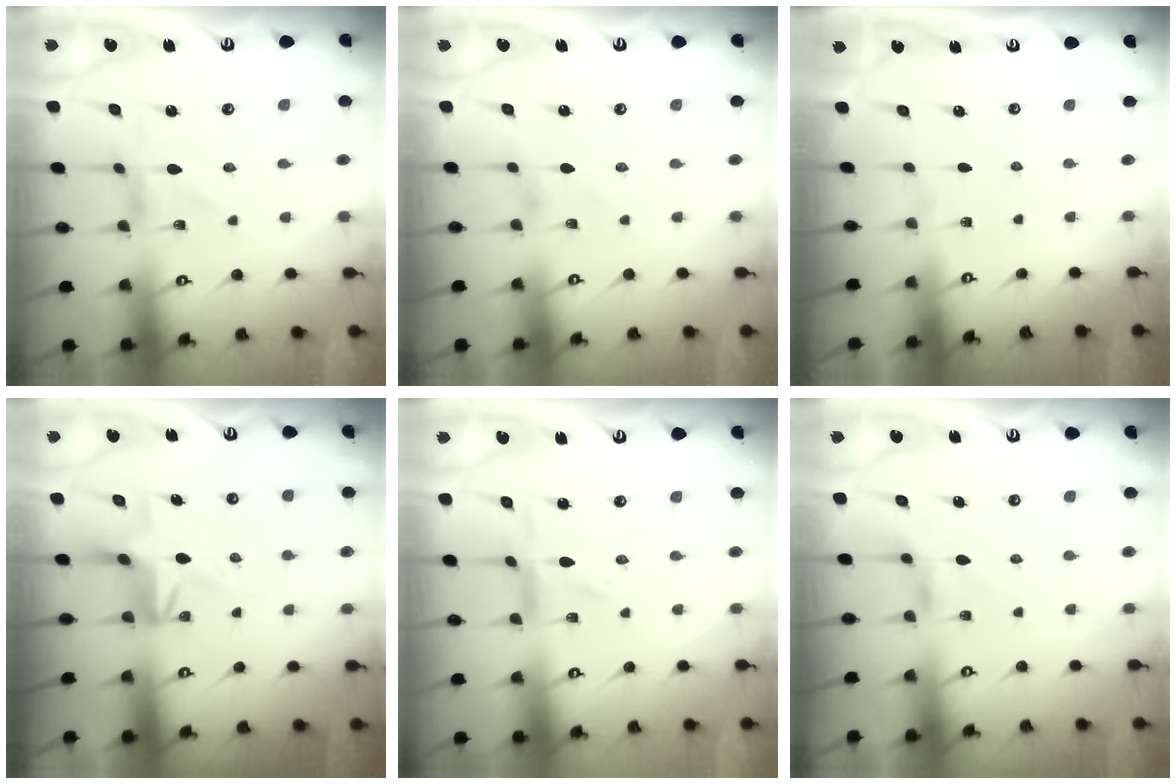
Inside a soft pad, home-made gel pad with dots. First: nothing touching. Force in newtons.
{"total": 0.5, "press": 0.5, "slide": 0.1}
{"total": 0.0}
{"total": 4.0, "press": 3.9, "slide": 0.4}
{"total": 0.8, "press": 0.7, "slide": 0.4}
{"total": 3.4, "press": 3.3, "slide": 0.4}